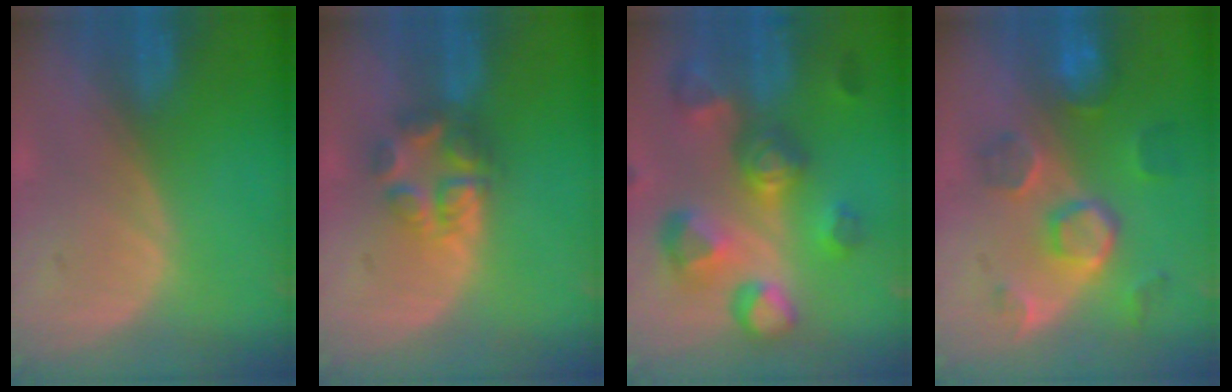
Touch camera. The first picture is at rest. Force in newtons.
{"total": 5.8, "press": 5.6, "slide": 1.6}
{"total": 11.3, "press": 10.1, "slide": 5.1}
{"total": 8.6, "press": 7.7, "slide": 3.8}